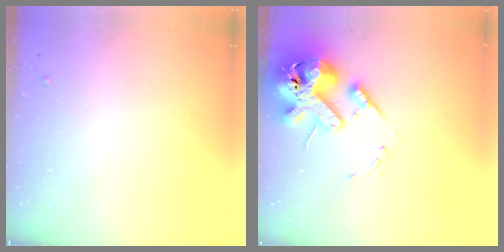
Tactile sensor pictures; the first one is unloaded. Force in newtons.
{"total": 18.6, "press": 18.4, "slide": 3.2}